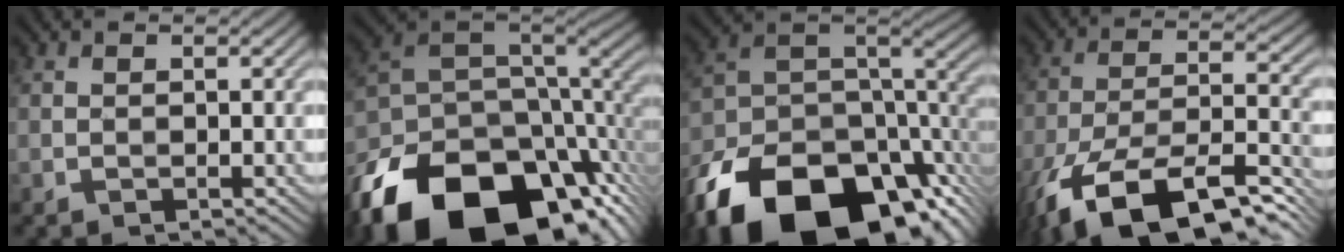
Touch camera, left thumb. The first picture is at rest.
{"total": 19.1, "force": [-10.3, 10.3, 12.3], "torque": [-0.283, -0.039, -0.143]}
{"total": 19.8, "force": [-12.3, 10.0, 11.9], "torque": [-0.257, -0.037, -0.186]}
{"total": 16.9, "force": [-11.8, 6.0, 10.6], "torque": [-0.233, -0.025, -0.198]}